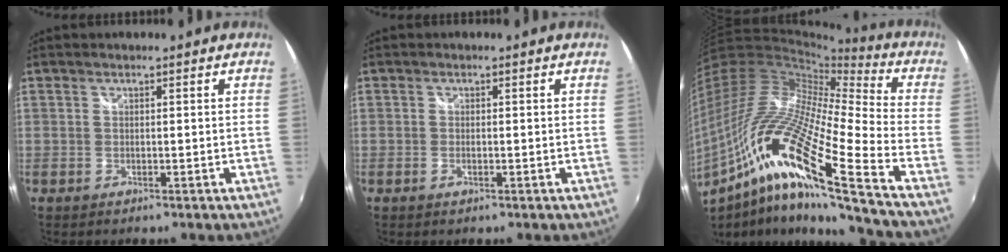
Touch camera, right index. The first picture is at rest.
{"total": 0.9, "force": [-0.4, 0.4, 0.7], "torque": [-0.013, -0.001, -0.008]}
{"total": 25.5, "force": [-12.1, 2.7, 22.3], "torque": [-0.374, -0.061, -0.242]}